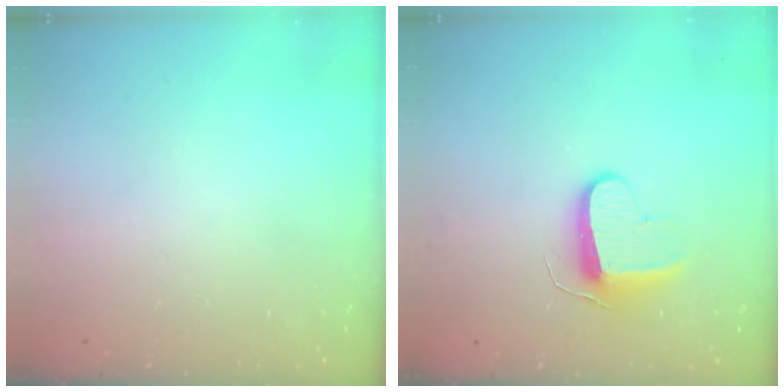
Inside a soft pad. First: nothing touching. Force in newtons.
{"total": 9.4, "press": 9.4, "slide": 0.2}